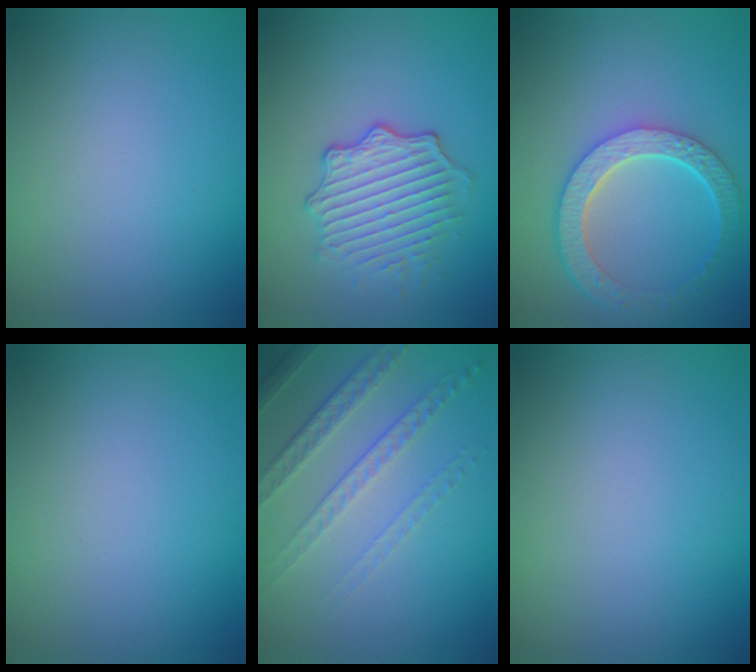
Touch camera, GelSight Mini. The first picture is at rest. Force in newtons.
{"total": 4.4, "press": 3.4, "slide": 2.8}
{"total": 5.9, "press": 4.5, "slide": 3.7}
{"total": 0.0}
{"total": 4.7, "press": 3.1, "slide": 3.4}
{"total": 0.0}